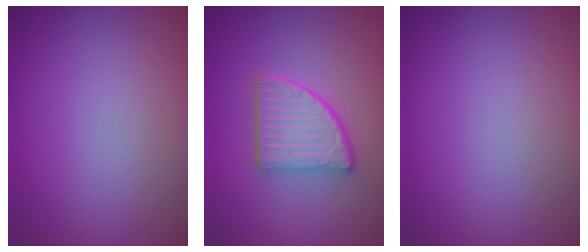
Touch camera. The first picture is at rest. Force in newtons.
{"total": 4.4, "press": 3.7, "slide": 2.4}
{"total": 0.0}